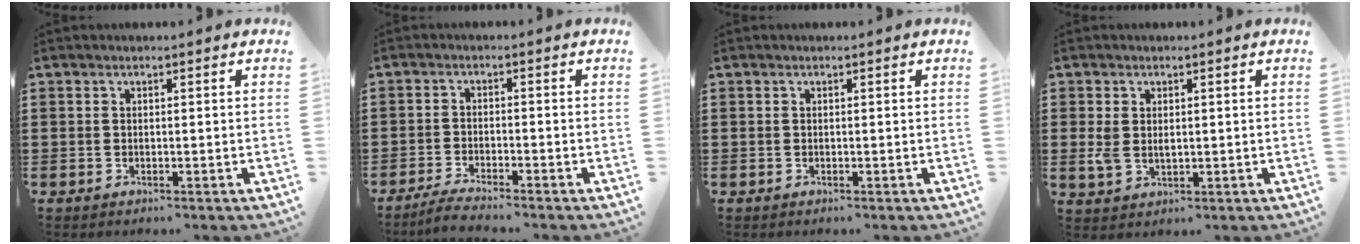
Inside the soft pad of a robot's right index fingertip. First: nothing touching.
{"total": 2.7, "force": [-2.6, -0.1, 0.7], "torque": [-0.012, 0.005, -0.052]}
{"total": 0.0}
{"total": 2.4, "force": [0.3, 1.6, 1.8], "torque": [-0.038, 0.005, 0.005]}